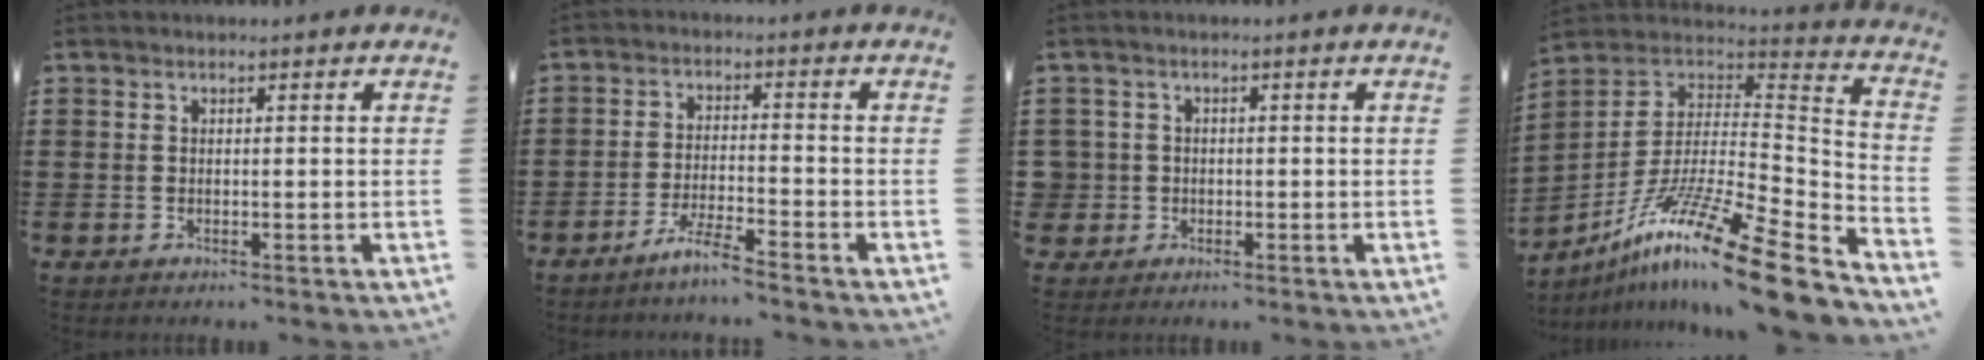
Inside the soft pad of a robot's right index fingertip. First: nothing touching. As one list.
[{"total": 4.4, "force": [-3.9, -0.5, 1.9], "torque": [-0.048, -0.009, -0.078]}, {"total": 2.3, "force": [-0.4, 2.2, 0.2], "torque": [-0.023, 0.003, -0.015]}, {"total": 17.9, "force": [-12.2, 2.3, 12.9], "torque": [-0.234, 0.024, -0.218]}]